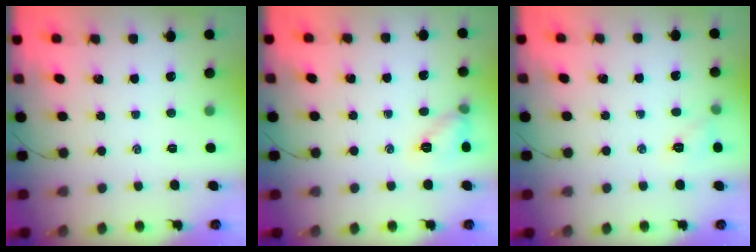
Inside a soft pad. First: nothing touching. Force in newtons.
{"total": 7.7, "press": 7.5, "slide": 1.5}
{"total": 6.5, "press": 6.3, "slide": 1.4}